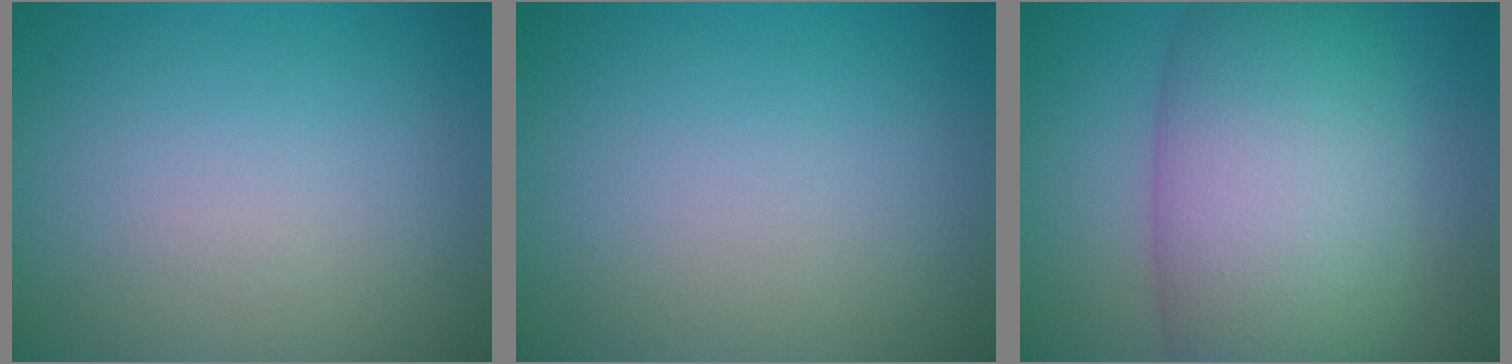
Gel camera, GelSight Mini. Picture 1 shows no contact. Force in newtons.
{"total": 0.0}
{"total": 12.3, "press": 12.3, "slide": 0.6}